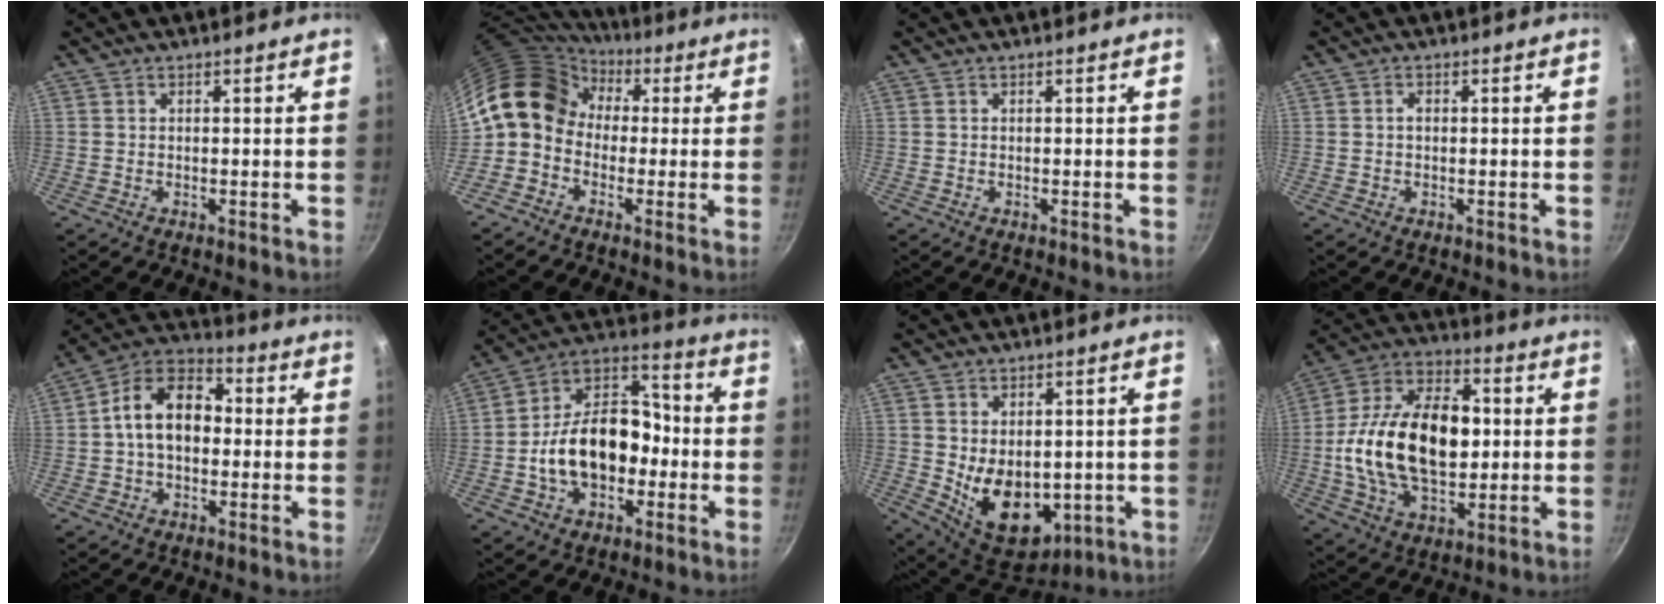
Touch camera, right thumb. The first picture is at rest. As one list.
[{"total": 12.3, "force": [1.3, 10.0, 7.1], "torque": [-0.099, 0.032, -0.003]}, {"total": 0.0}, {"total": 1.0, "force": [0.0, 0.7, 0.8], "torque": [-0.012, 0.005, 0.000]}, {"total": 12.7, "force": [0.2, 8.7, 9.2], "torque": [-0.119, 0.038, -0.018]}, {"total": 18.3, "force": [-3.6, 12.7, 12.7], "torque": [-0.177, 0.059, -0.069]}, {"total": 14.0, "force": [-1.1, 9.6, 10.1], "torque": [-0.129, -0.024, 0.014]}, {"total": 23.7, "force": [0.3, 14.6, 18.6], "torque": [-0.309, 0.023, -0.002]}]